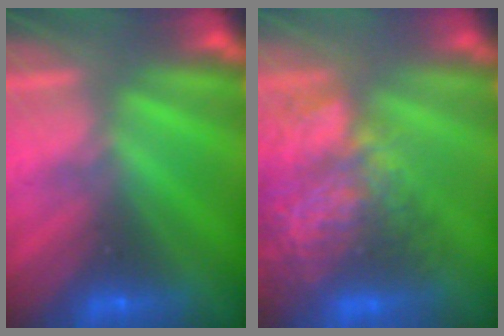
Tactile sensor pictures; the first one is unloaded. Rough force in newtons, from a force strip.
{"total": 9.6}